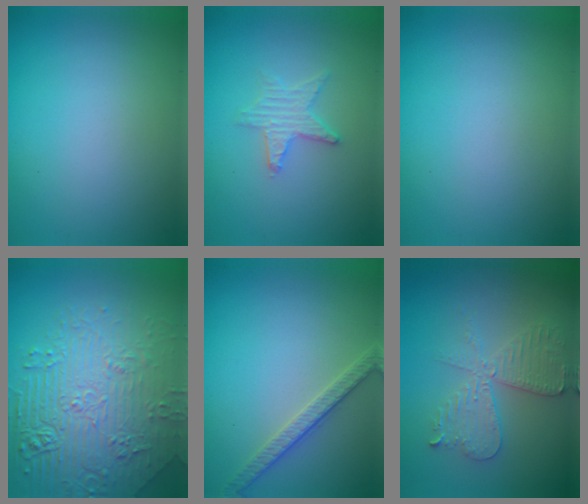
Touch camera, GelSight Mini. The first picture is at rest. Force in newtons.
{"total": 2.3, "press": 2.2, "slide": 0.4}
{"total": 0.0}
{"total": 8.2, "press": 6.2, "slide": 5.3}
{"total": 2.7, "press": 2.6, "slide": 0.6}
{"total": 3.7, "press": 3.6, "slide": 0.6}